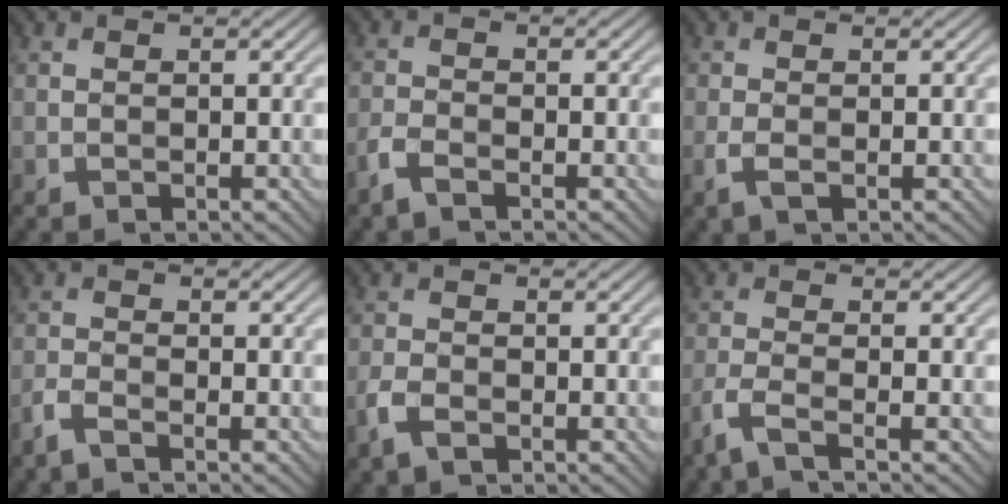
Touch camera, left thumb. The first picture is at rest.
{"total": 2.5, "force": [-1.8, 0.7, 1.6], "torque": [-0.042, -0.004, -0.046]}
{"total": 1.8, "force": [-0.6, 0.6, 1.6], "torque": [-0.042, -0.004, -0.015]}
{"total": 2.4, "force": [-1.8, 0.4, 1.5], "torque": [-0.035, -0.004, -0.046]}
{"total": 2.9, "force": [-1.6, 1.5, 1.9], "torque": [-0.046, -0.005, -0.036]}
{"total": 3.7, "force": [-2.3, 0.6, 2.8], "torque": [-0.058, -0.004, -0.066]}